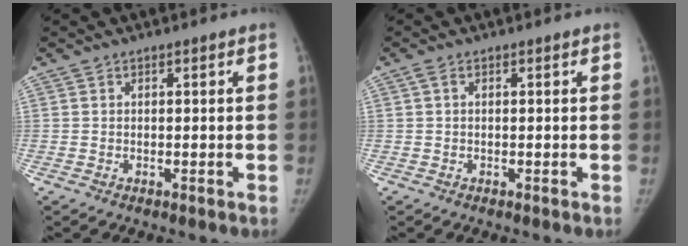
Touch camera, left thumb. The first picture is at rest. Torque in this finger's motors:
{"motor_torque": [0.00, 0.49, 0.25, 0.40, 0.07]}